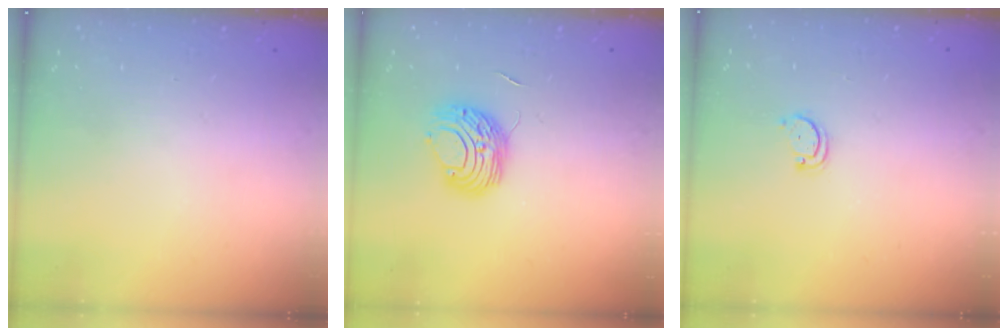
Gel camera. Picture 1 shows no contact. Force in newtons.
{"total": 9.3, "press": 9.3, "slide": 0.5}
{"total": 2.8, "press": 2.8, "slide": 0.3}